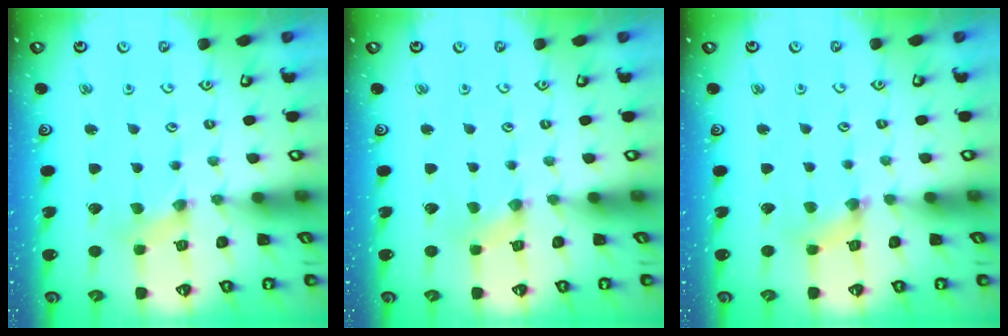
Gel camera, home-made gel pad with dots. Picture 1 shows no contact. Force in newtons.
{"total": 0.9, "press": 0.9, "slide": 0.2}
{"total": 2.0, "press": 2.0, "slide": 0.3}